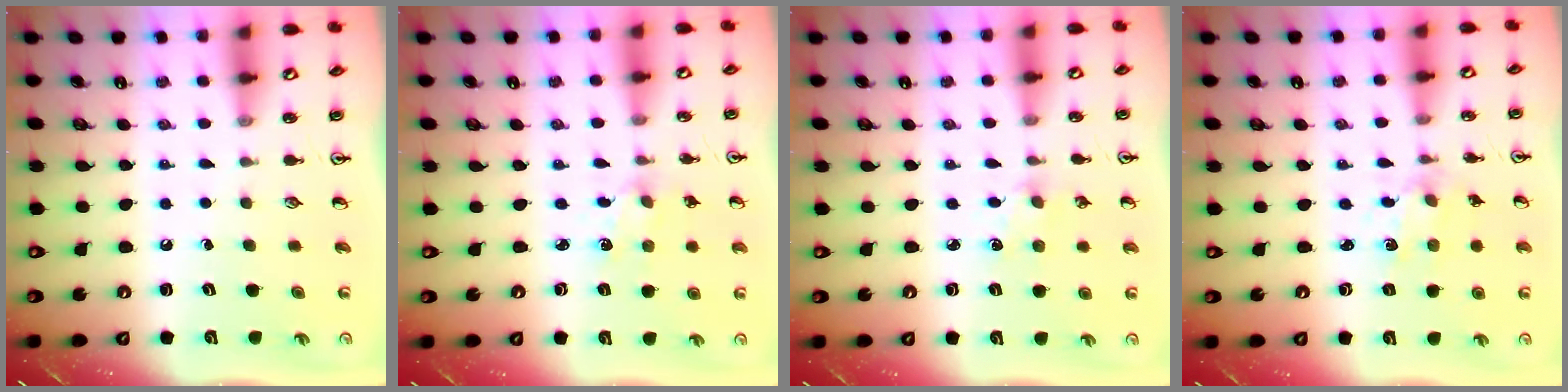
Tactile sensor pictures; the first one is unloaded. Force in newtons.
{"total": 2.0, "press": 2.0, "slide": 0.3}
{"total": 3.5, "press": 3.5, "slide": 0.5}
{"total": 1.9, "press": 1.9, "slide": 0.5}